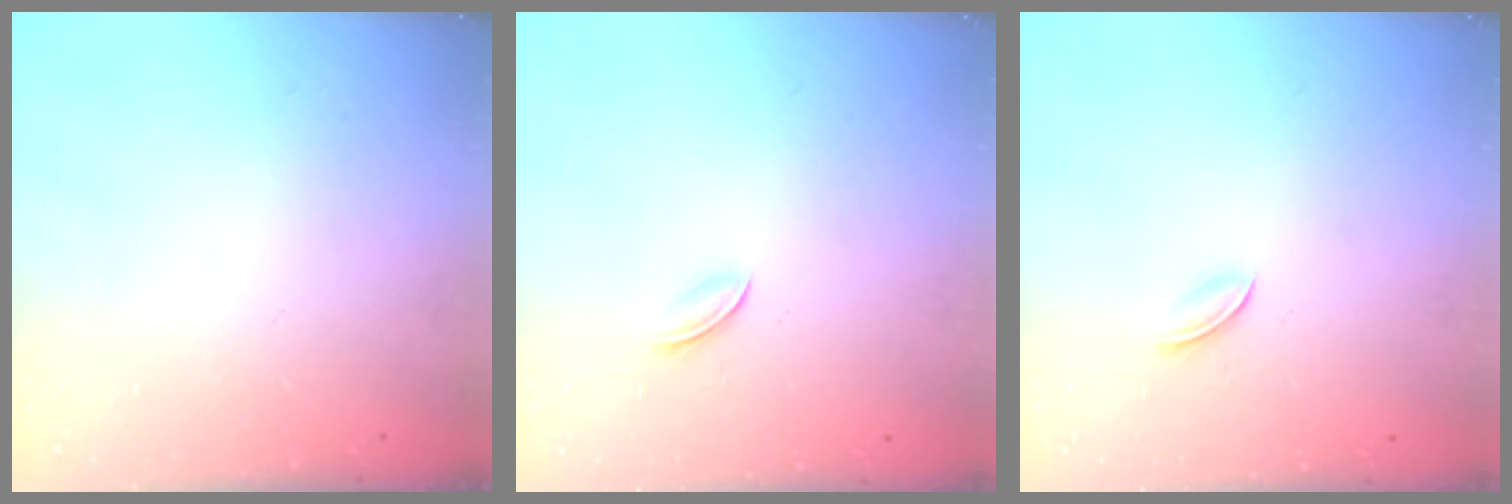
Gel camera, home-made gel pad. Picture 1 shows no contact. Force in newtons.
{"total": 2.3, "press": 2.2, "slide": 0.7}
{"total": 2.3, "press": 2.2, "slide": 0.7}